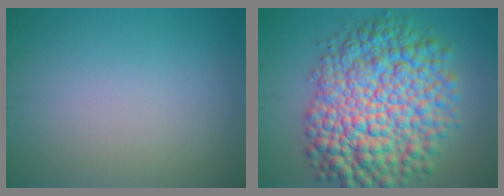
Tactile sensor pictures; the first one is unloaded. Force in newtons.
{"total": 12.9, "press": 12.9, "slide": 0.3}